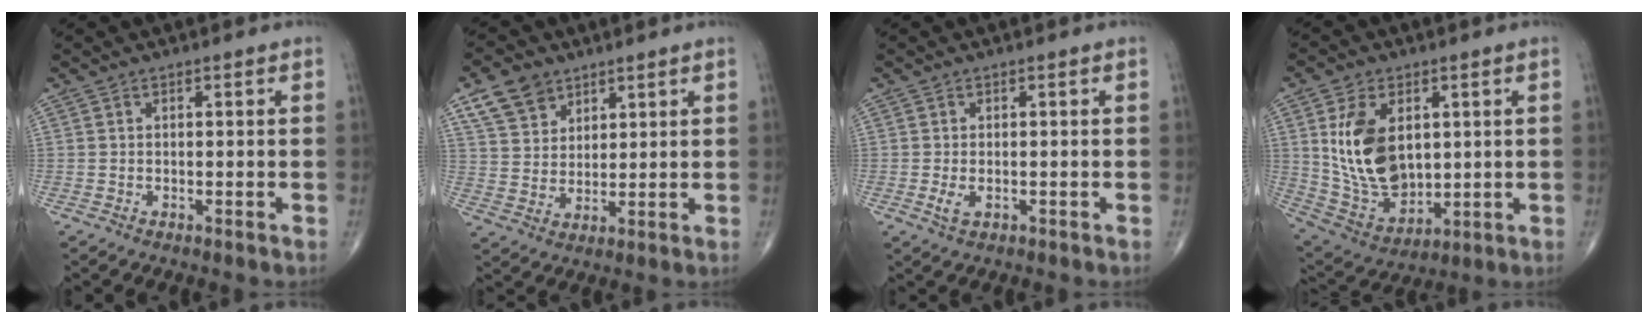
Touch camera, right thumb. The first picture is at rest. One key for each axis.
{"total": 8.4, "fx": 5.2, "fy": 5.7, "fz": 3.3, "tx": -0.041, "ty": -0.020, "tz": 0.102}
{"total": 2.1, "fx": -0.5, "fy": 1.1, "fz": 1.7, "tx": -0.041, "ty": -0.006, "tz": -0.009}
{"total": 15.9, "fx": 3.1, "fy": 10.1, "fz": 11.8, "tx": -0.195, "ty": -0.019, "tz": 0.079}